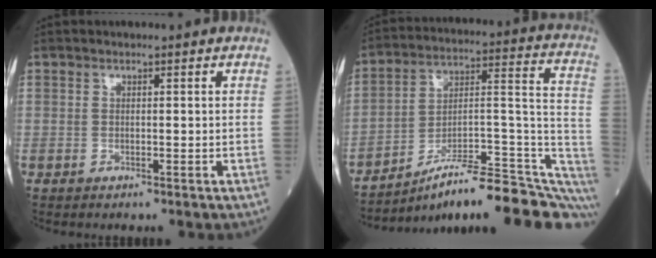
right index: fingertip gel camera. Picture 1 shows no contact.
{"total": 23.8, "force": [-18.8, 3.7, 14.2], "torque": [-0.127, 0.036, -0.276]}